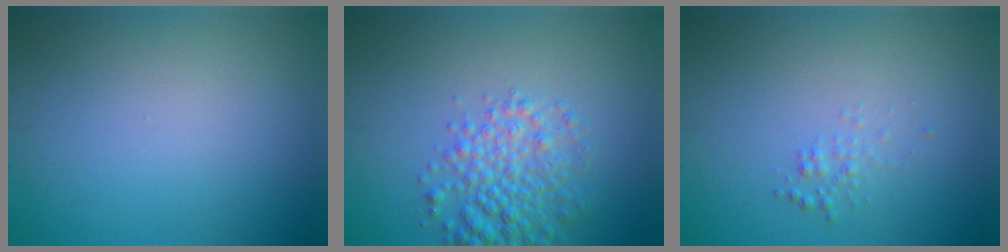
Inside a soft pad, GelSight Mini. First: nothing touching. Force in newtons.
{"total": 4.5, "press": 4.5, "slide": 0.2}
{"total": 1.0, "press": 1.0, "slide": 0.0}